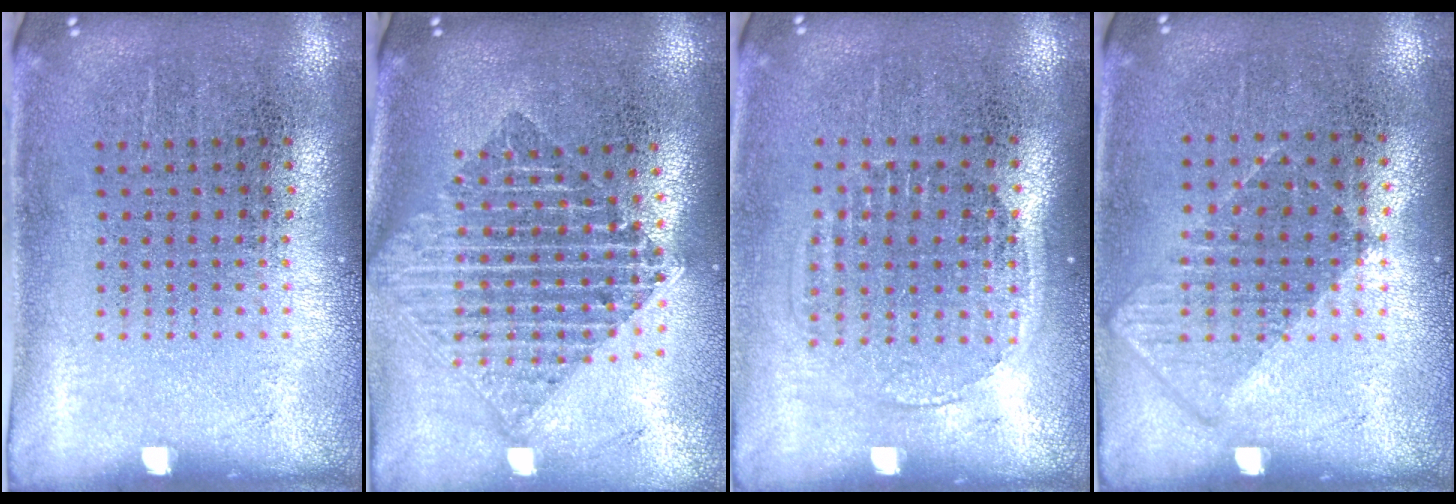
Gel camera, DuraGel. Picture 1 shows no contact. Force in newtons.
{"total": 2.2, "press": 1.7, "slide": 1.4}
{"total": 1.4, "press": 1.2, "slide": 0.6}
{"total": 0.6, "press": 0.4, "slide": 0.4}